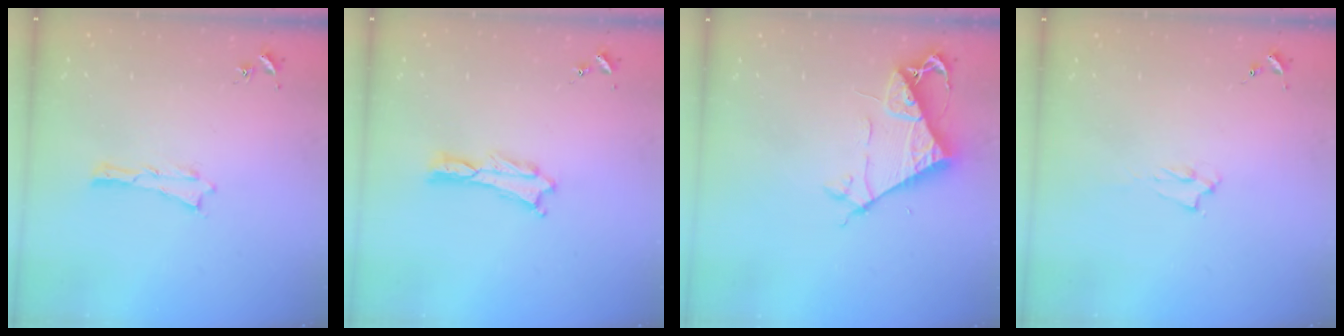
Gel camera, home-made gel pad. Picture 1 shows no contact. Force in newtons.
{"total": 0.0}
{"total": 7.5, "press": 7.5, "slide": 0.5}
{"total": 1.4, "press": 1.3, "slide": 0.3}